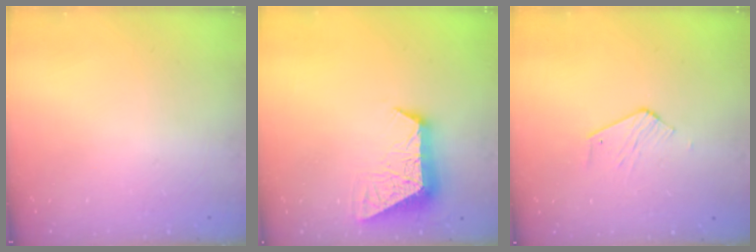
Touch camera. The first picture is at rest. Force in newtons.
{"total": 11.7, "press": 11.7, "slide": 1.0}
{"total": 3.0, "press": 3.0, "slide": 0.1}